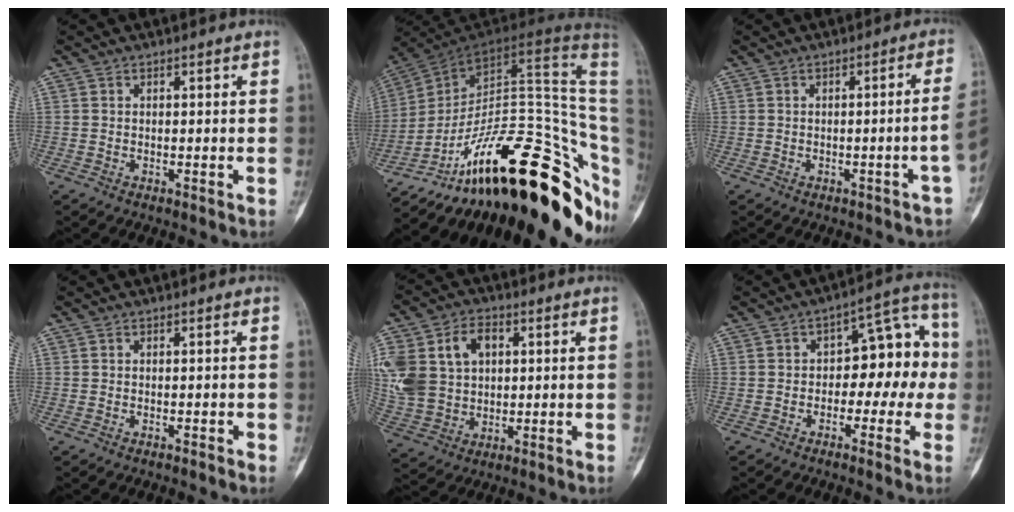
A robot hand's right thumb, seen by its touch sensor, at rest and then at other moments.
{"total": 34.4, "force": [-12.3, 13.8, 29.0], "torque": [-0.305, 0.096, -0.179]}
{"total": 3.4, "force": [-0.9, -0.7, 3.2], "torque": [-0.049, 0.020, -0.009]}
{"total": 0.6, "force": [-0.3, 0.3, 0.4], "torque": [-0.009, 0.007, -0.004]}
{"total": 17.4, "force": [3.8, 13.0, 10.9], "torque": [-0.228, 0.016, 0.083]}
{"total": 11.6, "force": [-1.3, 7.1, 9.1], "torque": [-0.076, 0.048, -0.027]}